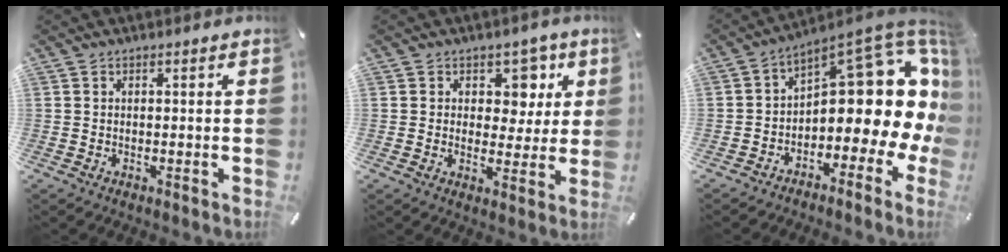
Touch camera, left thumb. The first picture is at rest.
{"total": 7.8, "force": [2.9, 6.7, 3.0], "torque": [-0.018, -0.023, 0.047]}
{"total": 14.8, "force": [5.5, 8.3, 11.0], "torque": [-0.119, -0.075, 0.091]}